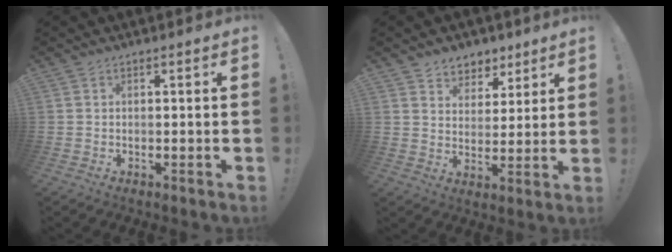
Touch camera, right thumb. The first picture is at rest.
{"total": 6.9, "force": [4.6, 5.1, 0.7], "torque": [-0.007, -0.038, 0.092]}